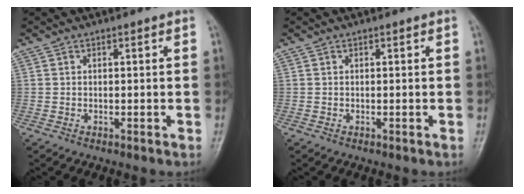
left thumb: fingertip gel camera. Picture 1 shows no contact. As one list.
[{"total": 0.0}]